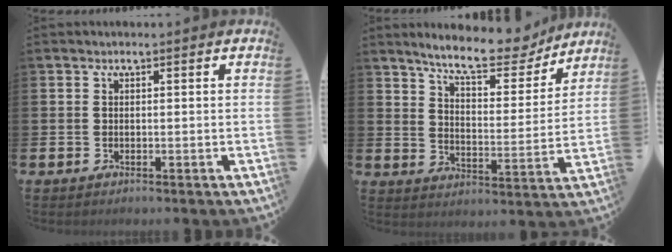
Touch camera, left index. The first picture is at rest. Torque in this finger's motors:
{"motor_torque": [0.84, -0.94, 0.71, 0.18]}